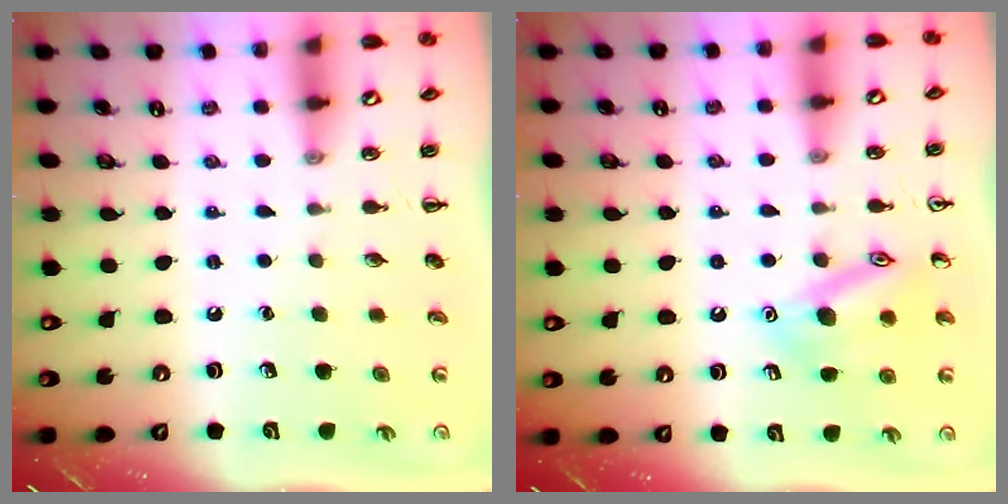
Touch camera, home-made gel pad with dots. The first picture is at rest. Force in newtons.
{"total": 14.0, "press": 13.9, "slide": 1.1}